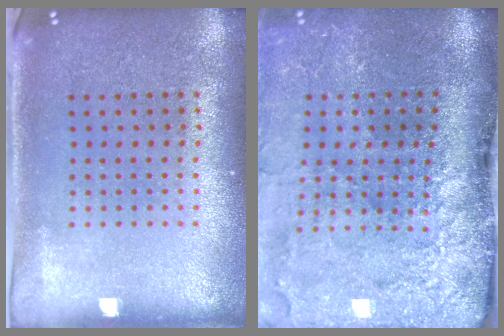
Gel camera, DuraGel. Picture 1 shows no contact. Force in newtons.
{"total": 4.7, "press": 3.6, "slide": 3.0}